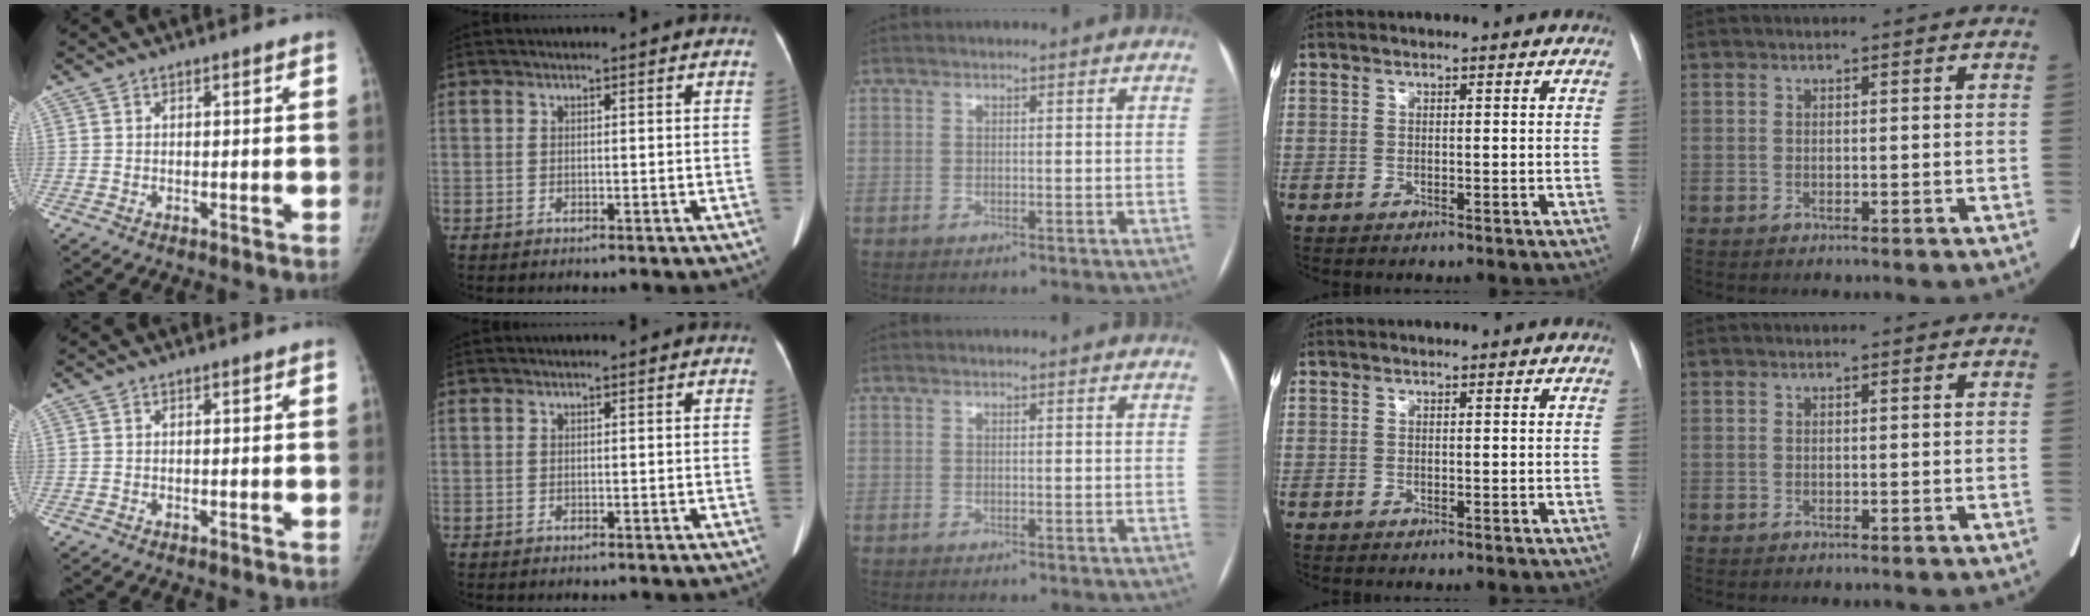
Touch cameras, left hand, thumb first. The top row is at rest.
{}